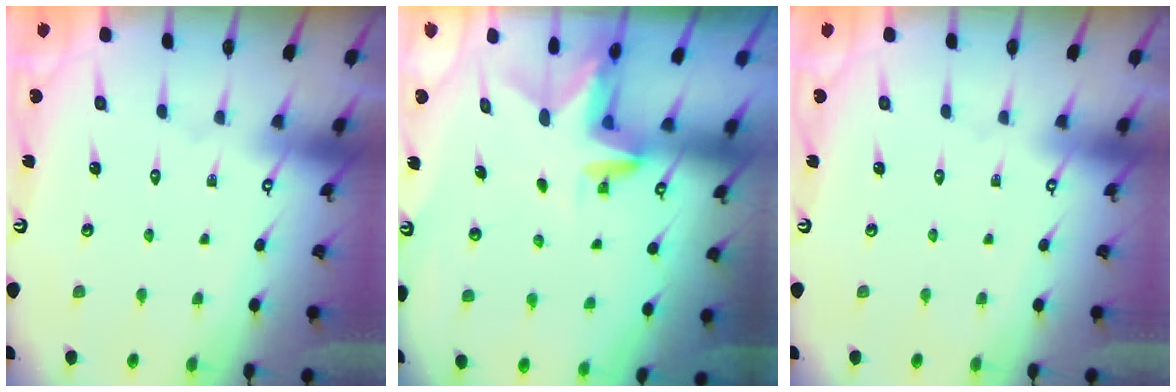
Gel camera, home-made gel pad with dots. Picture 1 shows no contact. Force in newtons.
{"total": 2.9, "press": 2.9, "slide": 0.2}
{"total": 0.0}